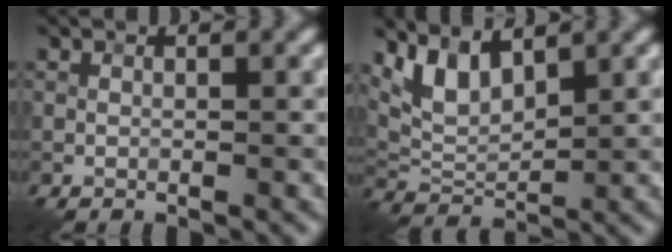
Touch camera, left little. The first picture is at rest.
{"total": 4.4, "force": [2.6, 2.0, 2.9], "torque": [-0.067, -0.008, 0.054]}